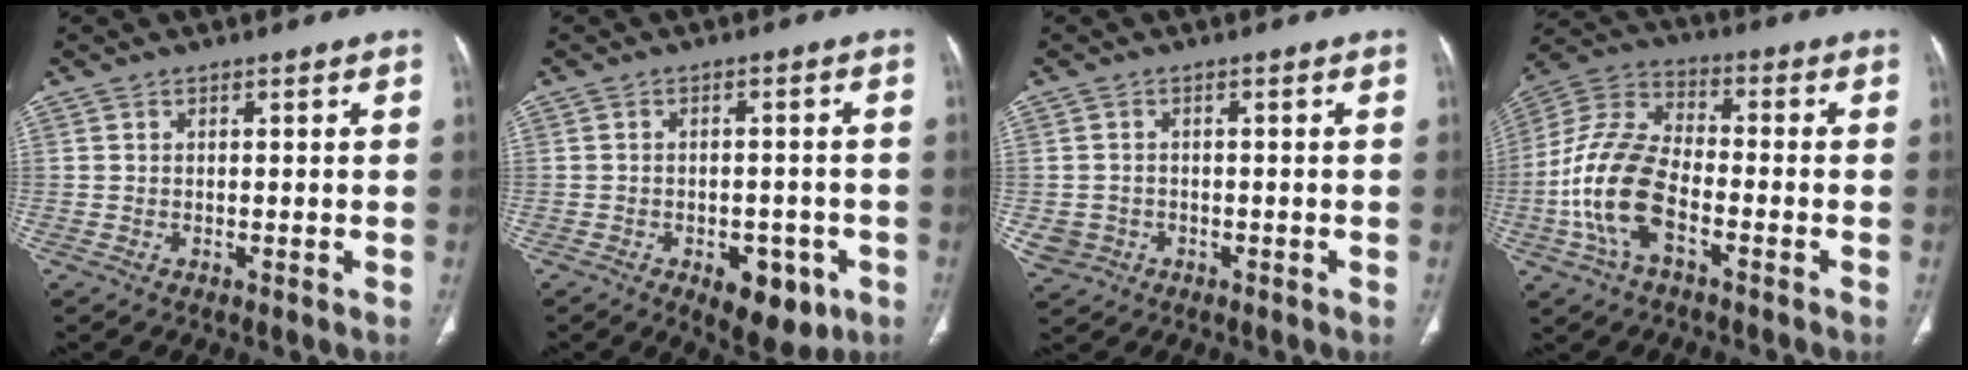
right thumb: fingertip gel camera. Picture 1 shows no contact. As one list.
[{"total": 8.8, "force": [-3.9, 4.9, 6.1], "torque": [-0.055, 0.013, -0.042]}, {"total": 3.7, "force": [-1.1, 3.4, 1.0], "torque": [-0.018, 0.009, -0.013]}, {"total": 15.0, "force": [-4.6, 7.9, 11.9], "torque": [-0.251, 0.033, -0.093]}]